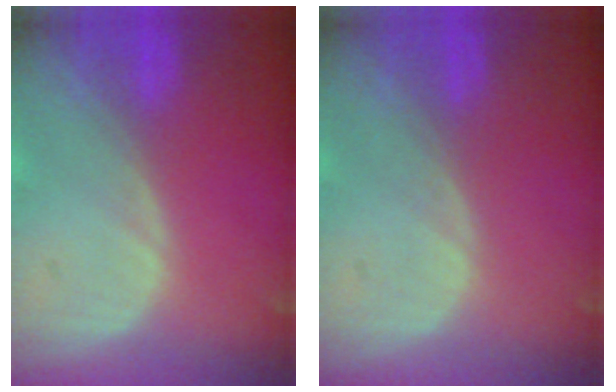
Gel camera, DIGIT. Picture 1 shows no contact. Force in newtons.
{"total": 0.0}